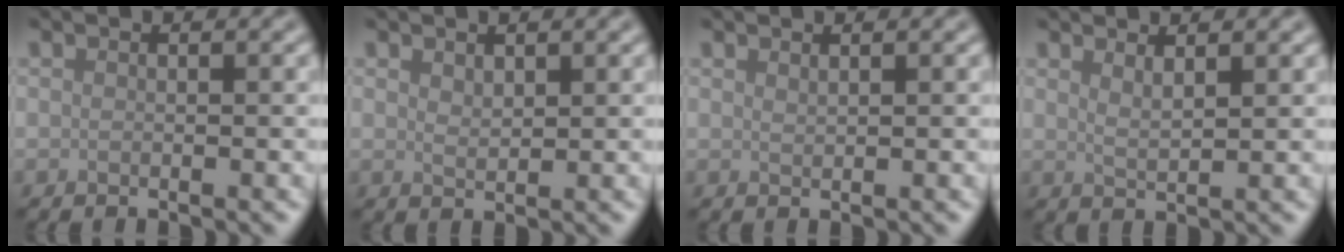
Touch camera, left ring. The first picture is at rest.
{"total": 1.3, "force": [0.8, 0.6, 0.7], "torque": [-0.015, -0.001, 0.020]}
{"total": 0.6, "force": [0.5, 0.1, 0.2], "torque": [-0.001, 0.000, 0.012]}
{"total": 1.7, "force": [1.3, 0.5, 1.0], "torque": [-0.013, -0.002, 0.022]}